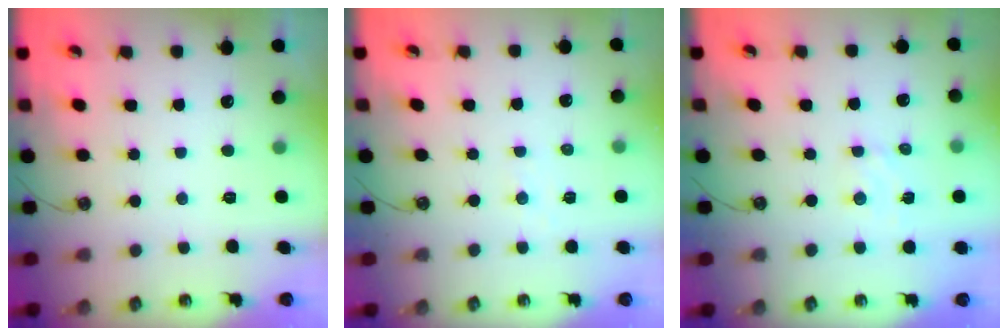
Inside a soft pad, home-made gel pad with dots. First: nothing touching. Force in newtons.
{"total": 3.7, "press": 3.7, "slide": 0.5}
{"total": 3.0, "press": 2.9, "slide": 0.6}